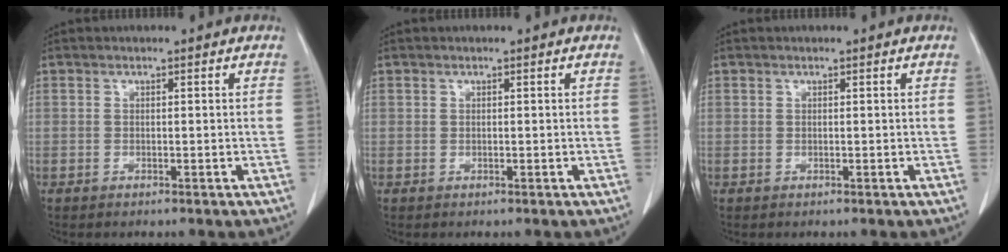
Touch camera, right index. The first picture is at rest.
{"total": 0.0}
{"total": 0.0}